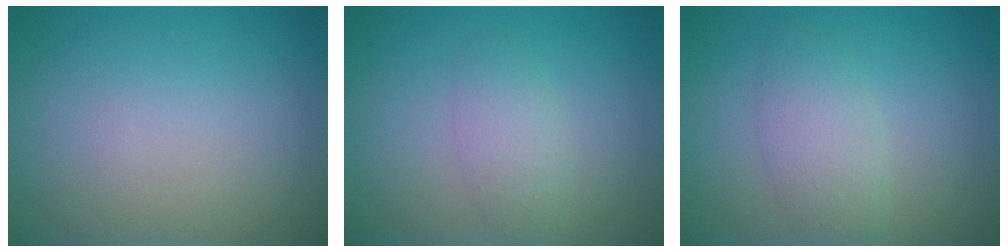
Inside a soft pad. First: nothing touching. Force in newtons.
{"total": 2.2, "press": 2.2, "slide": 0.1}
{"total": 2.9, "press": 2.9, "slide": 0.1}